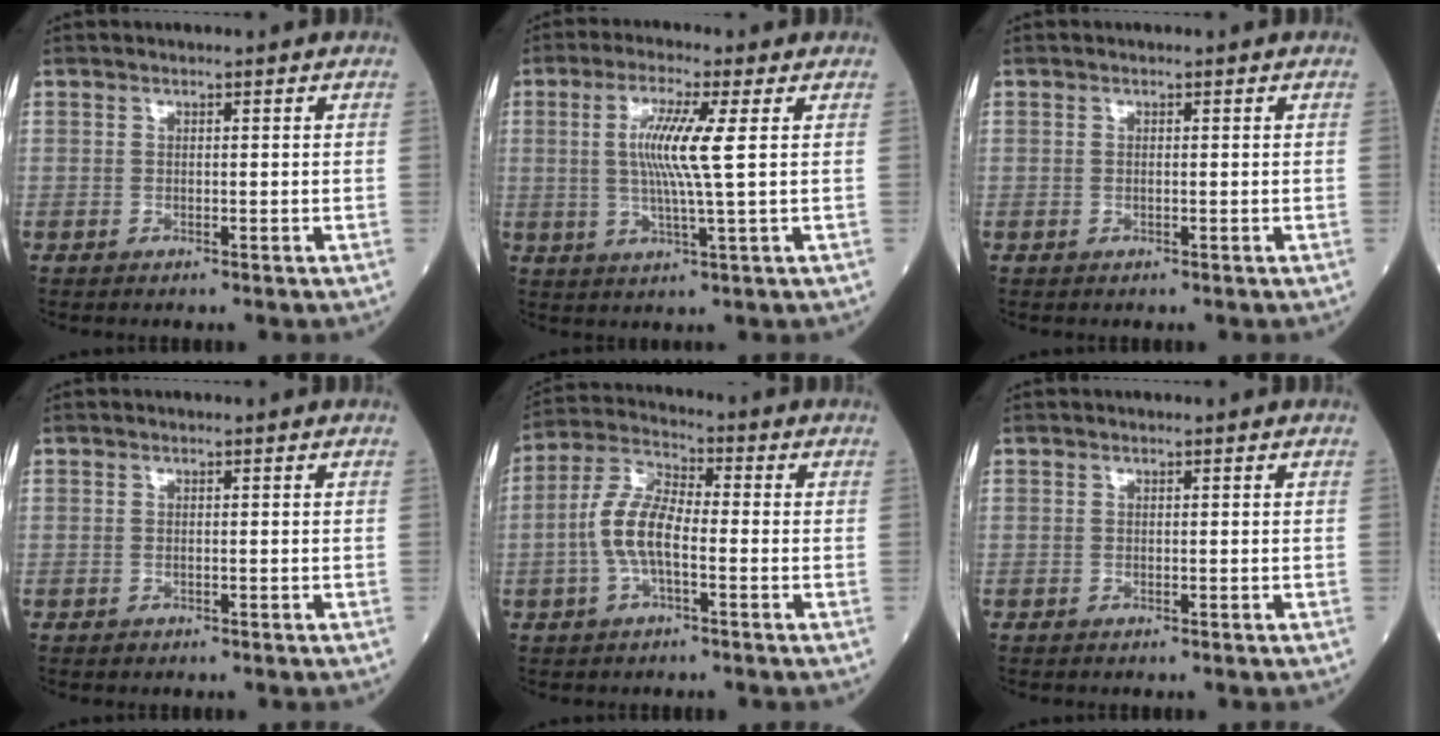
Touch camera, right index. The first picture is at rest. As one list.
[{"total": 7.6, "force": [1.2, -0.6, 7.5], "torque": [-0.154, 0.000, 0.021]}, {"total": 0.0}, {"total": 0.0}, {"total": 7.9, "force": [-1.6, 2.9, 7.2], "torque": [-0.165, 0.014, -0.036]}, {"total": 0.0}]